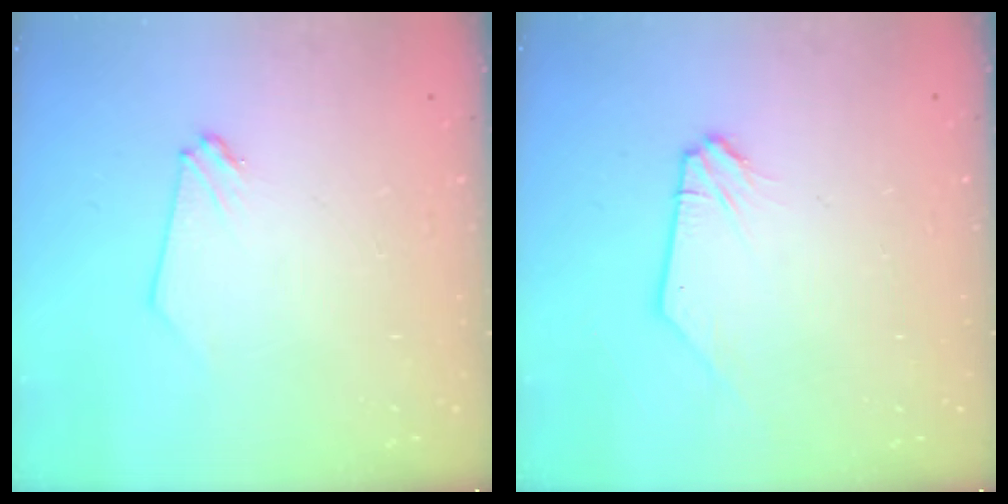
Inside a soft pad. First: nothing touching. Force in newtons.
{"total": 0.8, "press": 0.7, "slide": 0.1}